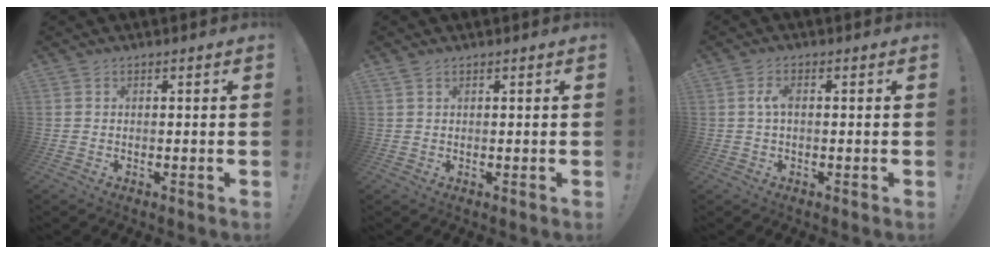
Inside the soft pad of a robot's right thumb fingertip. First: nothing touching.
{"total": 1.1, "force": [0.8, 0.5, 0.7], "torque": [-0.020, 0.002, 0.016]}
{"total": 3.1, "force": [-0.1, 1.3, 2.8], "torque": [-0.065, 0.010, -0.003]}